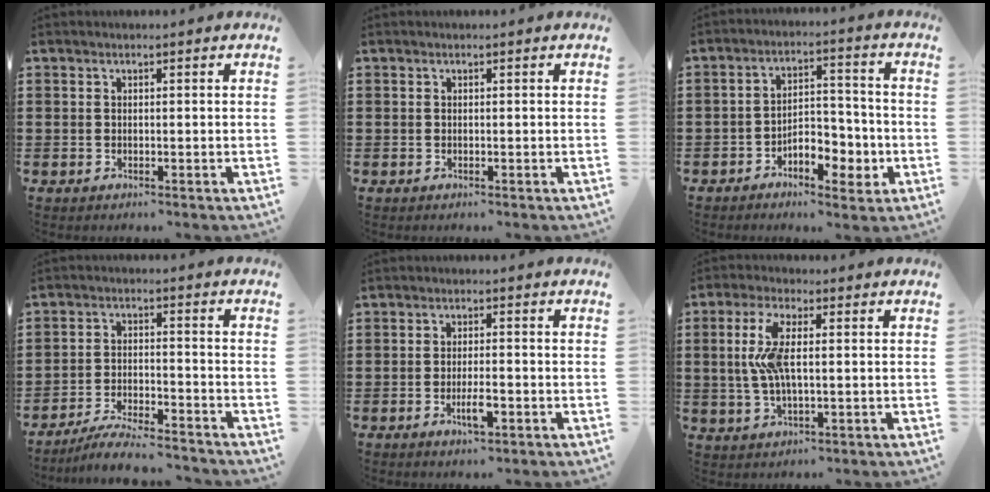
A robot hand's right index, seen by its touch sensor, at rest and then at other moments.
{"total": 0.0}
{"total": 6.7, "force": [-3.1, 3.7, 4.6], "torque": [-0.071, 0.013, -0.058]}
{"total": 5.4, "force": [-5.1, 0.1, 1.7], "torque": [-0.043, -0.006, -0.103]}
{"total": 3.8, "force": [-1.5, 1.0, 3.3], "torque": [-0.069, -0.002, -0.031]}
{"total": 7.9, "force": [0.7, 2.9, 7.3], "torque": [-0.174, -0.003, 0.000]}